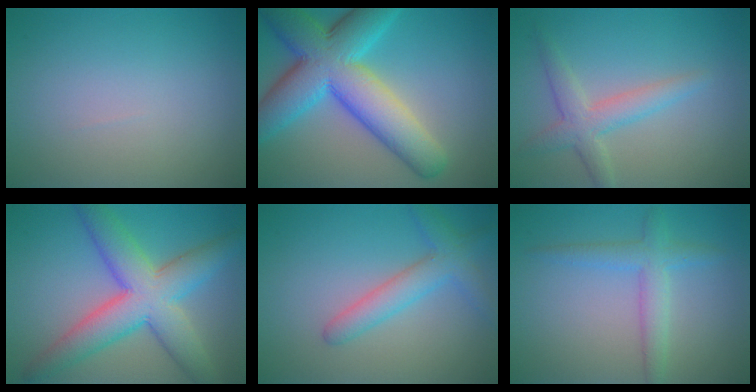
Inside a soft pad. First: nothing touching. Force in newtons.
{"total": 11.3, "press": 11.3, "slide": 0.2}
{"total": 3.2, "press": 3.2, "slide": 0.1}
{"total": 8.5, "press": 8.5, "slide": 0.3}
{"total": 3.5, "press": 3.5, "slide": 0.2}
{"total": 2.9, "press": 2.9, "slide": 0.1}